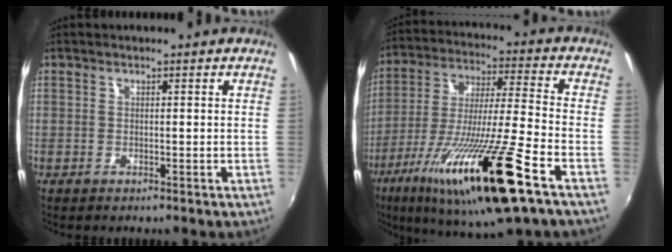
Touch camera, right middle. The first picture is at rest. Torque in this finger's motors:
{"motor_torque": [1.88, -0.26, 1.05, 0.21]}